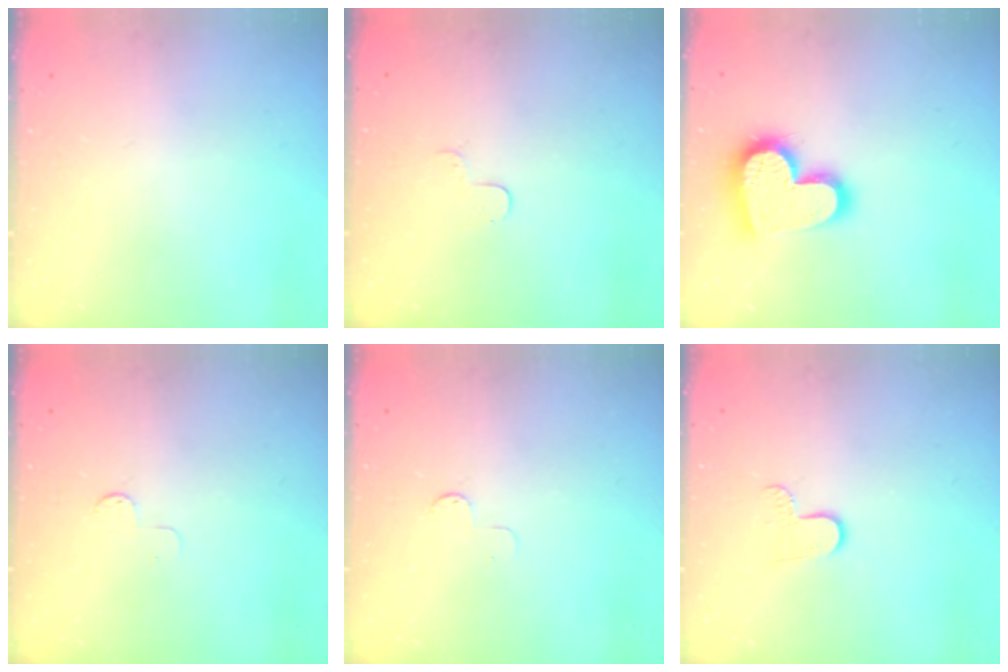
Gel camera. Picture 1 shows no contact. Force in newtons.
{"total": 3.4, "press": 3.4, "slide": 0.4}
{"total": 16.7, "press": 16.7, "slide": 1.1}
{"total": 2.6, "press": 2.6, "slide": 0.3}
{"total": 2.6, "press": 2.6, "slide": 0.3}
{"total": 5.2, "press": 5.2, "slide": 0.5}